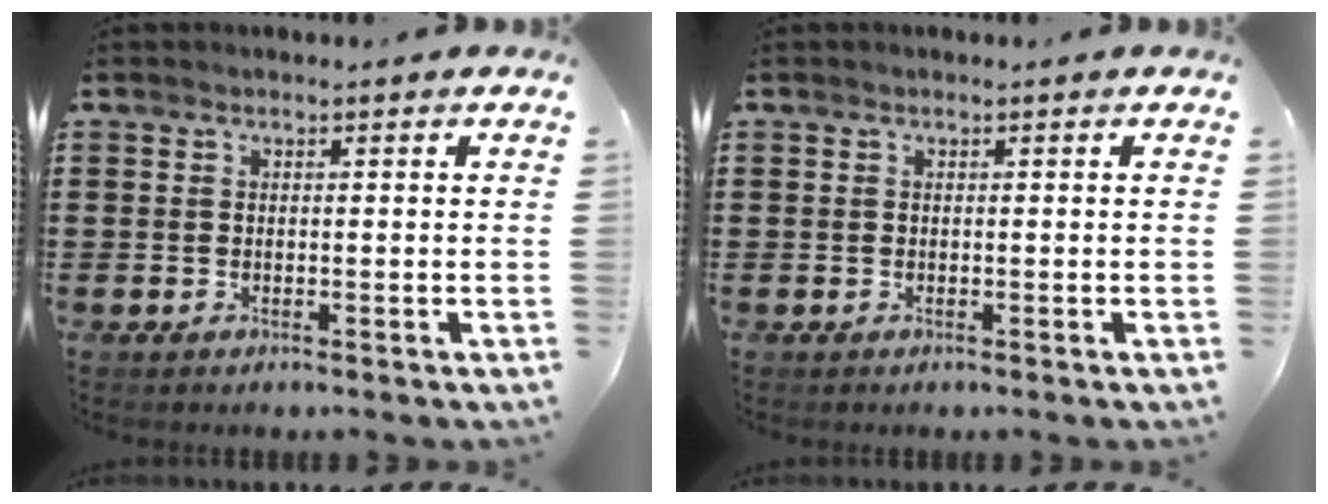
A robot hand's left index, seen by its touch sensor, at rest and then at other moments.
{"total": 0.0}